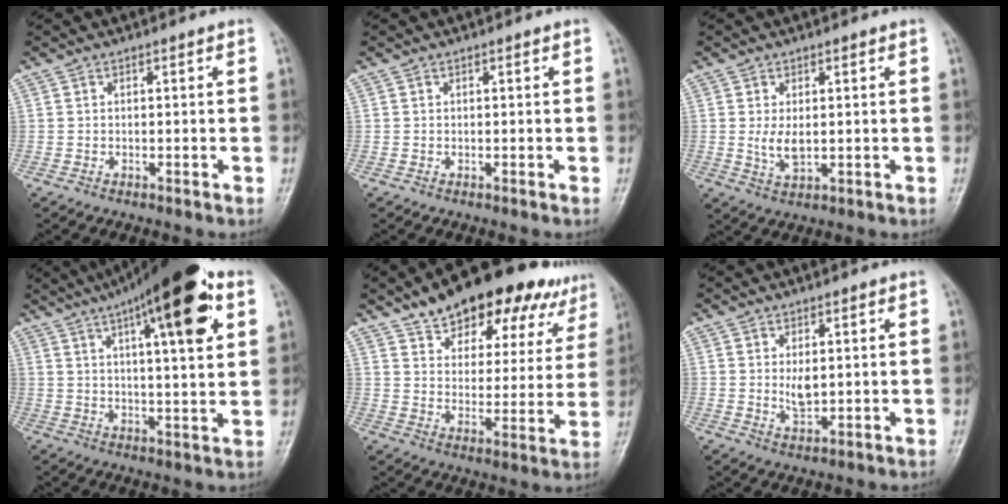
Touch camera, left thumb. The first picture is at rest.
{"total": 0.0}
{"total": 3.9, "force": [0.4, 2.1, 3.3], "torque": [-0.060, -0.012, 0.013]}
{"total": 20.3, "force": [9.6, 5.2, 17.1], "torque": [-0.243, -0.007, 0.141]}
{"total": 23.6, "force": [16.6, 10.7, 12.9], "torque": [-0.149, -0.038, 0.230]}
{"total": 3.6, "force": [0.8, 1.9, 3.0], "torque": [-0.044, -0.012, 0.018]}